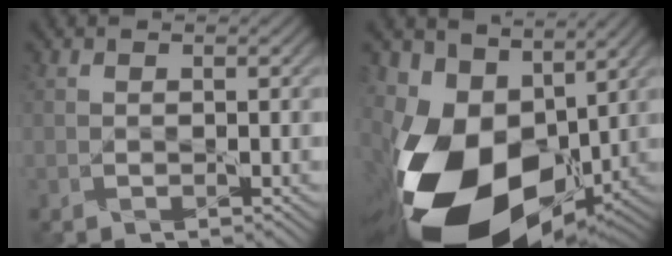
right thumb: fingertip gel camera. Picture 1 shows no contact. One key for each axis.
{"total": 18.9, "fx": -2.6, "fy": 12.6, "fz": 13.9, "tx": -0.313, "ty": -0.051, "tz": -0.021}